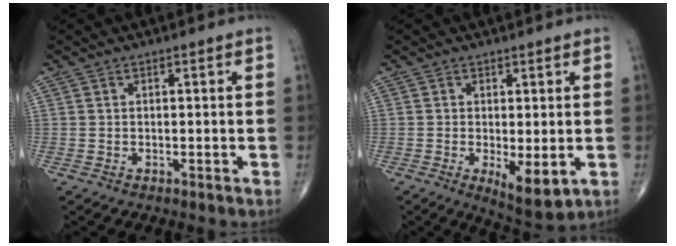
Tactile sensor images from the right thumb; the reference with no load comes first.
{"total": 7.1, "force": [-1.4, 2.4, 6.5], "torque": [-0.097, -0.023, -0.016]}